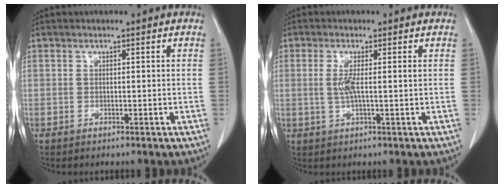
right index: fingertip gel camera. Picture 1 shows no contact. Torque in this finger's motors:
{"motor_torque": [0.08, 0.03, 0.10, 0.02]}